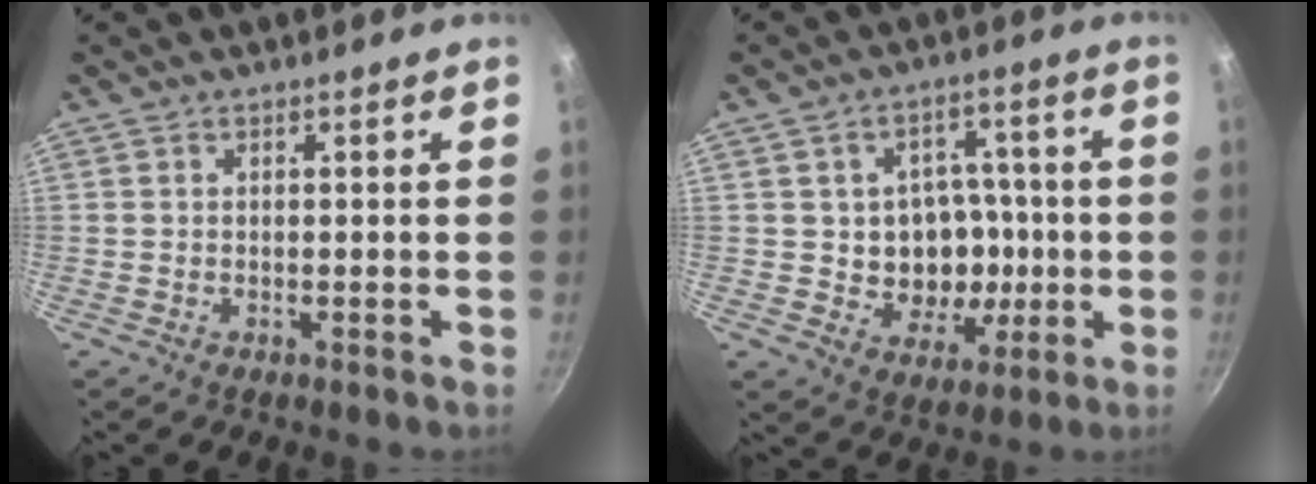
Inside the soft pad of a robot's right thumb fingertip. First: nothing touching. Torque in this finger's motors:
{"motor_torque": [-0.02, 0.03, 0.01, 0.01, 0.04]}